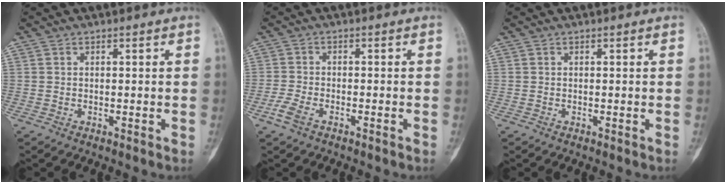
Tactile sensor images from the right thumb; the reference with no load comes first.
{"total": 3.6, "force": [-2.2, 1.6, 2.3], "torque": [-0.060, 0.008, -0.045]}
{"total": 0.0}